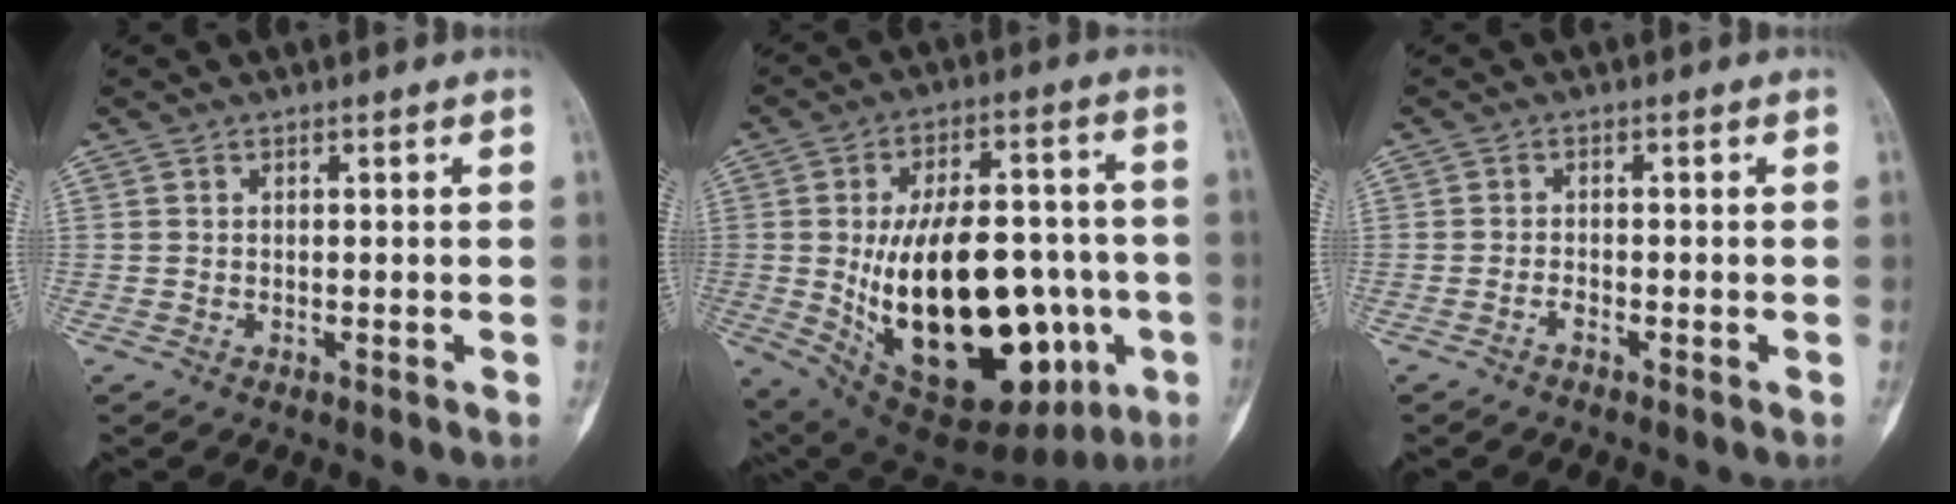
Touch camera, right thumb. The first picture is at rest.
{"total": 31.0, "force": [-5.2, 15.1, 26.6], "torque": [-0.417, -0.003, -0.049]}
{"total": 1.1, "force": [-0.9, 0.3, 0.5], "torque": [-0.008, 0.005, -0.019]}